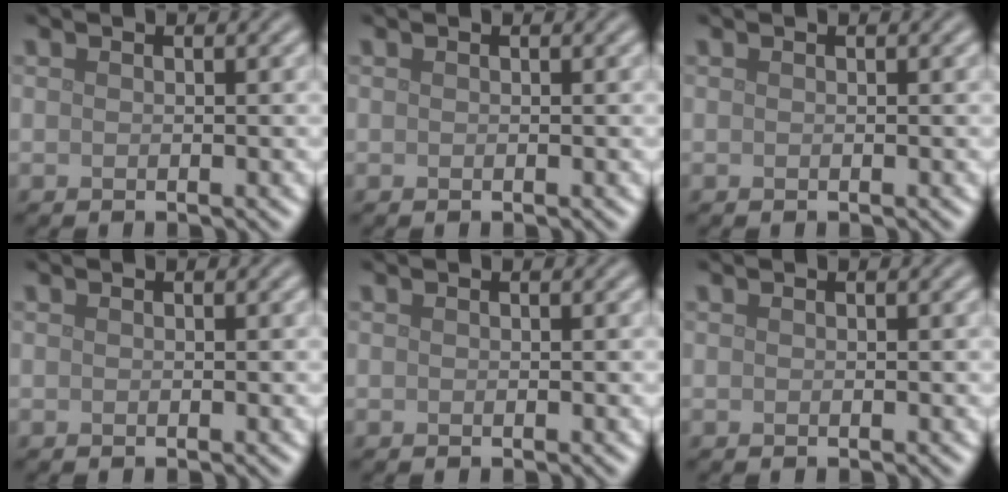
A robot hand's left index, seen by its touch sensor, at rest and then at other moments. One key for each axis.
{"total": 0.0}
{"total": 0.0}
{"total": 0.0}
{"total": 0.0}
{"total": 0.0}